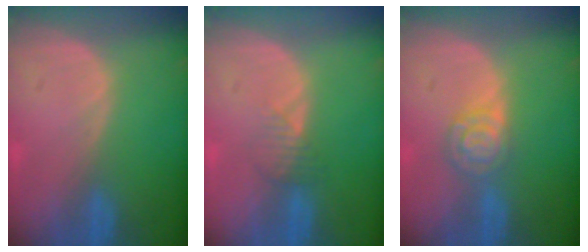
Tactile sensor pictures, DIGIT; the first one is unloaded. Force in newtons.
{"total": 2.1, "press": 2.1, "slide": 0.2}
{"total": 4.8, "press": 4.2, "slide": 2.3}